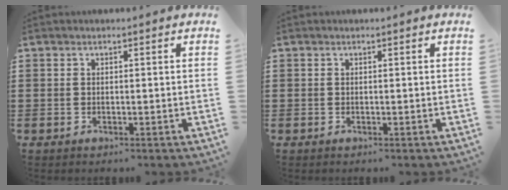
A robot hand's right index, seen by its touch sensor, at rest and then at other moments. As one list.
[{"total": 0.0}]